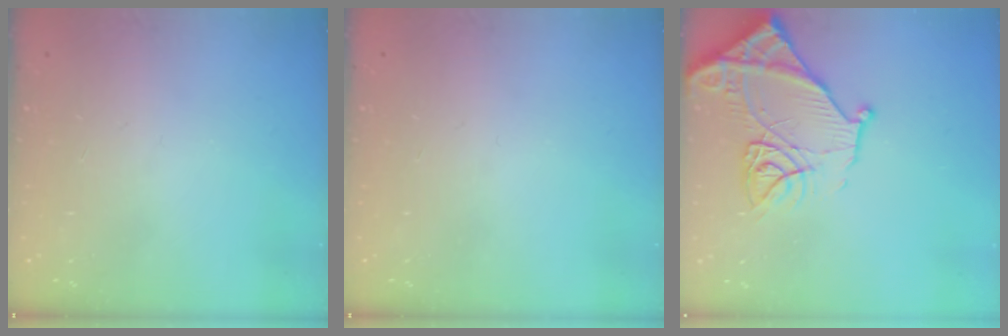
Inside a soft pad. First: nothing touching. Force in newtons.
{"total": 0.0}
{"total": 17.7, "press": 17.6, "slide": 1.7}